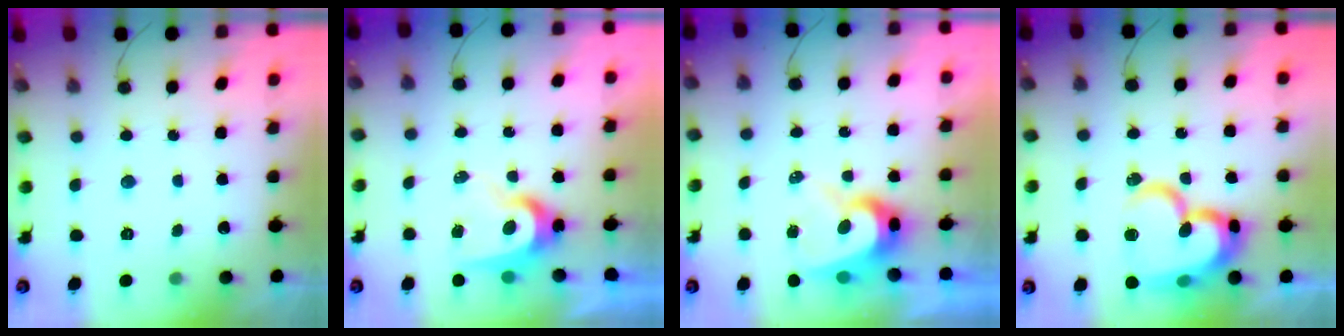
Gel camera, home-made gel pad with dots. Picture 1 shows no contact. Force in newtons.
{"total": 7.4, "press": 7.4, "slide": 0.1}
{"total": 8.5, "press": 8.5, "slide": 0.7}
{"total": 21.2, "press": 21.1, "slide": 1.5}